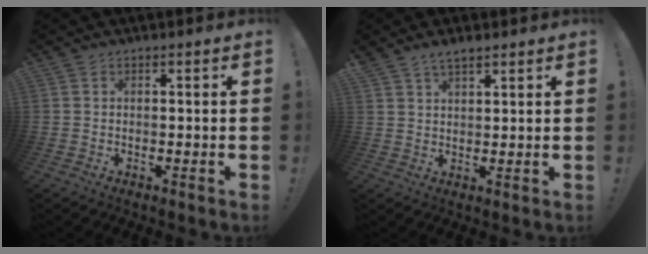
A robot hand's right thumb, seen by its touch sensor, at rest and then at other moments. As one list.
[{"total": 3.5, "force": [2.9, 1.2, 1.6], "torque": [-0.021, -0.019, 0.052]}]